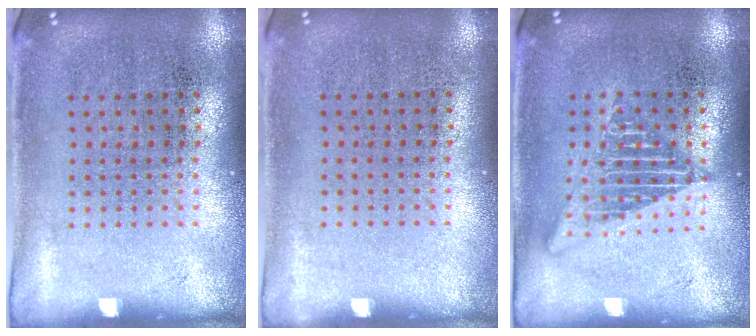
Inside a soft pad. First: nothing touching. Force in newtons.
{"total": 0.0}
{"total": 2.6, "press": 2.6, "slide": 0.3}